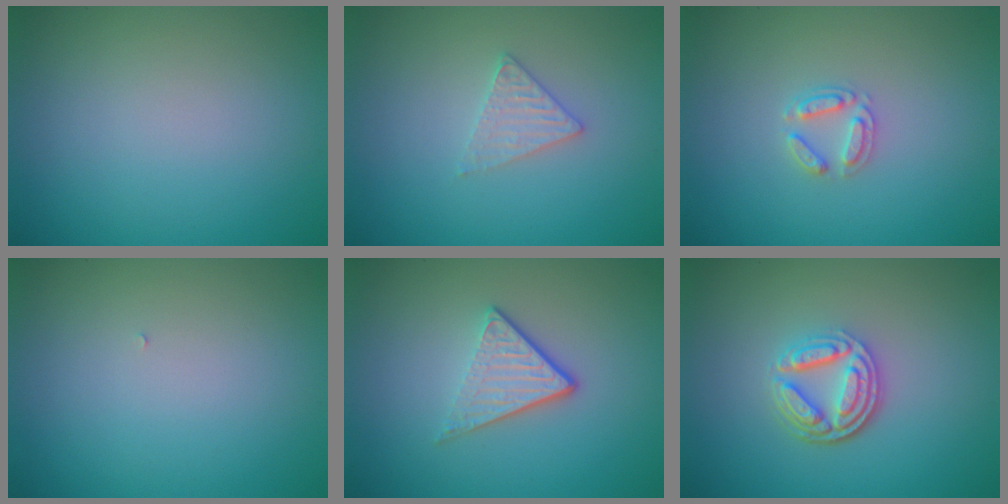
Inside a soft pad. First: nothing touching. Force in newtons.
{"total": 1.8, "press": 1.8, "slide": 0.3}
{"total": 1.9, "press": 1.9, "slide": 0.3}
{"total": 0.0}
{"total": 3.5, "press": 2.5, "slide": 2.5}
{"total": 4.3, "press": 3.4, "slide": 2.7}